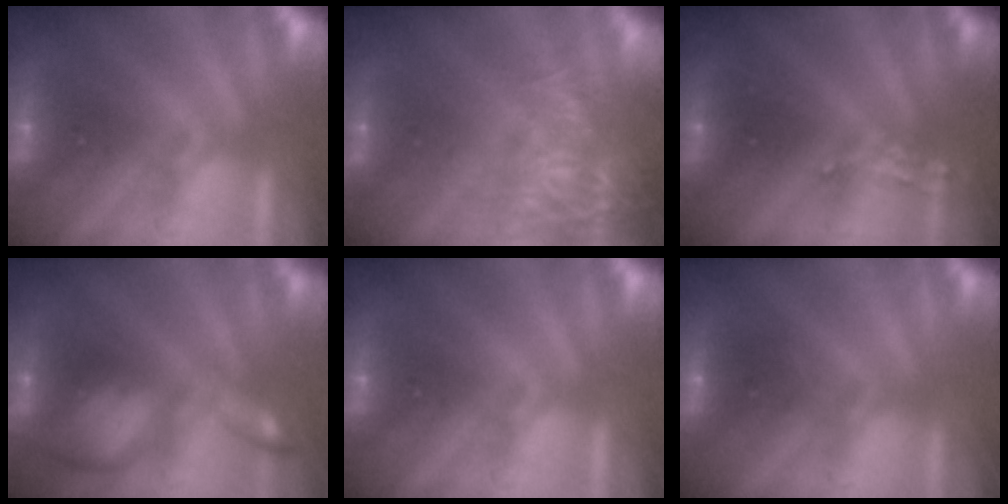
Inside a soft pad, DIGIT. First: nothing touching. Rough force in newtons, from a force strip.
{"total": 7.2}
{"total": 2.5}
{"total": 7.5}
{"total": 0.0}
{"total": 2.6}